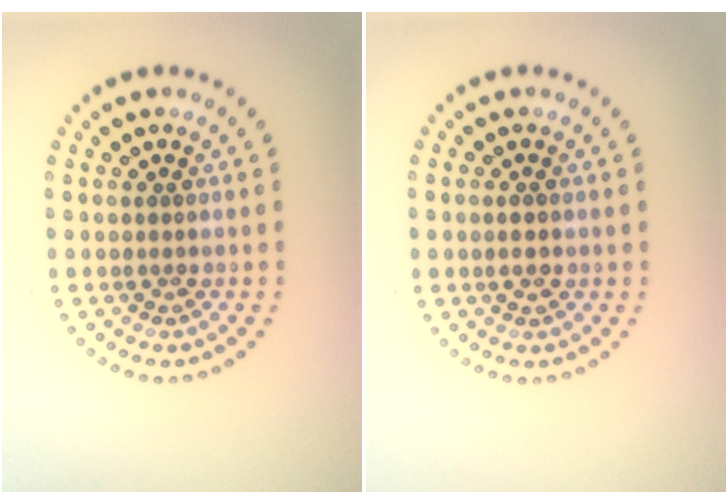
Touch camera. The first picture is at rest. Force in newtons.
{"total": 1.5, "press": 1.5, "slide": 0.1}